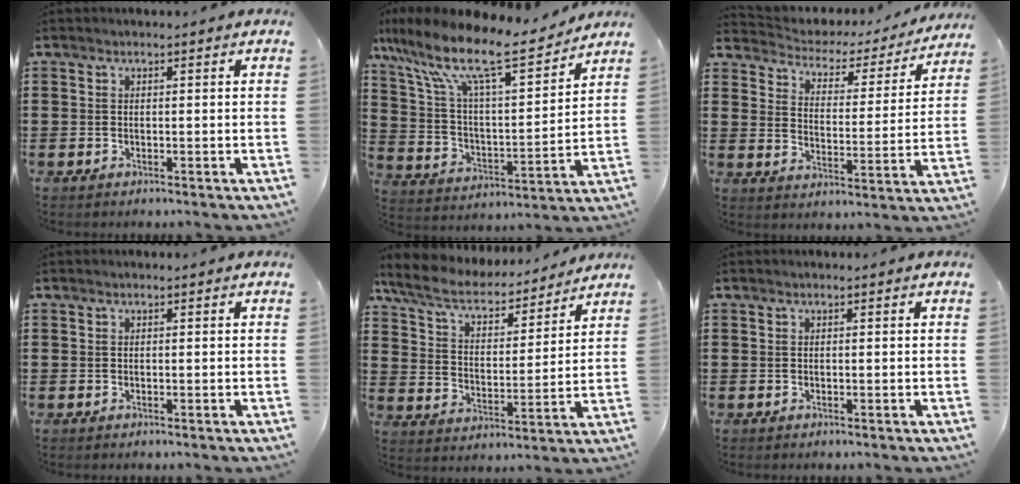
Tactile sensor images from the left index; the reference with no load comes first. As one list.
[{"total": 13.1, "force": [9.8, 2.5, 8.4], "torque": [-0.195, -0.052, 0.165]}, {"total": 3.0, "force": [2.7, 1.2, 0.4], "torque": [-0.030, -0.023, 0.037]}, {"total": 0.0}, {"total": 7.4, "force": [6.3, 1.9, 3.5], "torque": [-0.094, -0.035, 0.107]}, {"total": 0.0}]